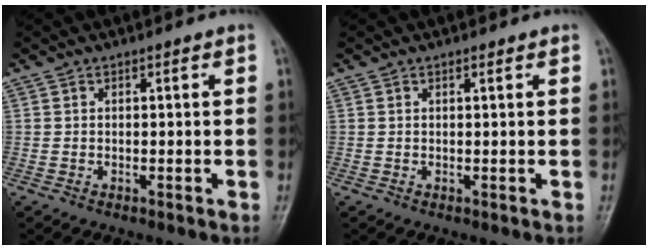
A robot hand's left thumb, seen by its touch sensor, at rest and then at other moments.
{"total": 0.5, "force": [0.4, 0.2, 0.3], "torque": [-0.008, -0.002, 0.005]}